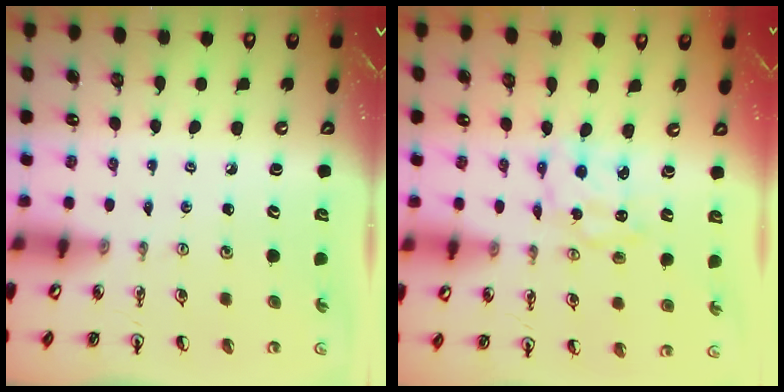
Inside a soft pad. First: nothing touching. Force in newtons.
{"total": 2.3, "press": 2.3, "slide": 0.2}